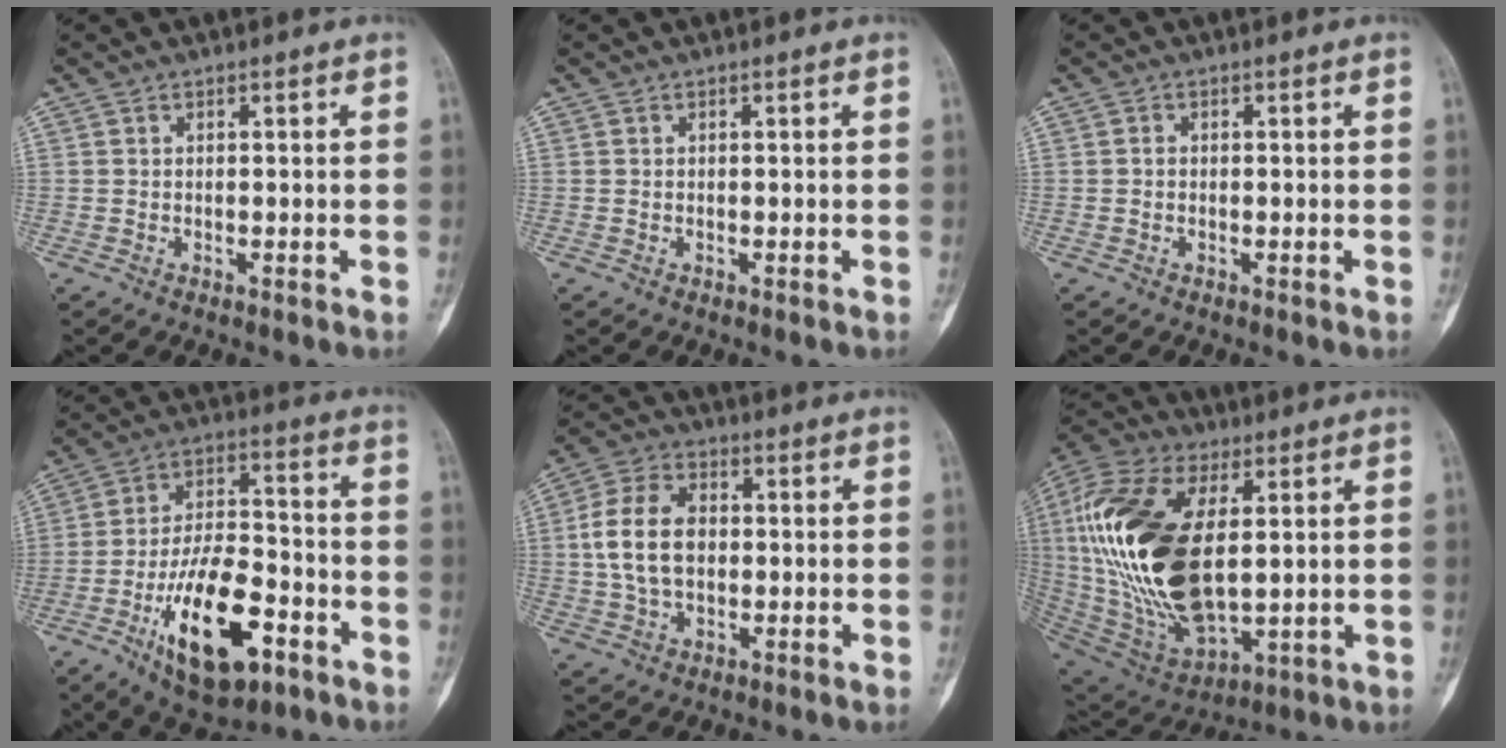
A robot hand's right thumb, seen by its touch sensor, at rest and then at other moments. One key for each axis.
{"total": 0.0}
{"total": 0.6, "fx": -0.2, "fy": 0.5, "fz": 0.3, "tx": 0.001, "ty": 0.002, "tz": -0.006}
{"total": 19.3, "fx": -8.2, "fy": 8.8, "fz": 15.0, "tx": -0.243, "ty": 0.043, "tz": -0.132}
{"total": 11.3, "fx": 0.4, "fy": 7.5, "fz": 8.4, "tx": -0.155, "ty": 0.016, "tz": 0.005}
{"total": 28.7, "fx": 3.4, "fy": 14.7, "fz": 24.4, "tx": -0.508, "ty": -0.017, "tz": 0.068}